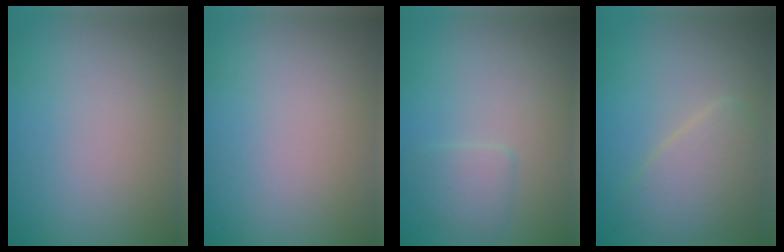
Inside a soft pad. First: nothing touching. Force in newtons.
{"total": 0.0}
{"total": 1.4, "press": 1.4, "slide": 0.1}
{"total": 3.6, "press": 3.6, "slide": 0.3}